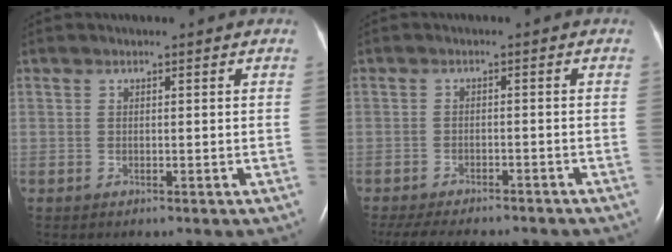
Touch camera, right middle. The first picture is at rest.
{"total": 13.4, "force": [-11.6, 3.5, 5.7], "torque": [-0.112, -0.012, -0.154]}